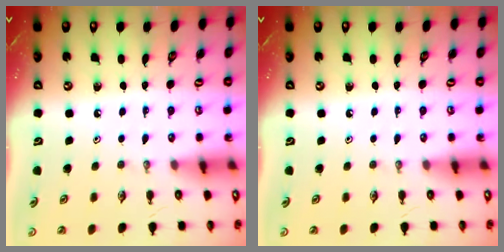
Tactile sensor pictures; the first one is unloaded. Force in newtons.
{"total": 0.0}